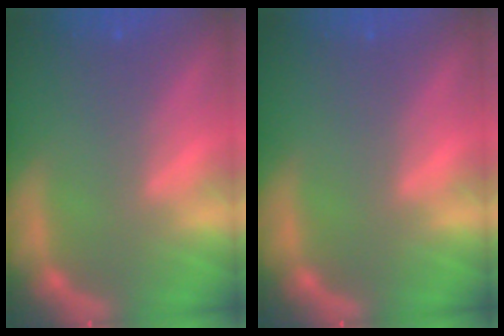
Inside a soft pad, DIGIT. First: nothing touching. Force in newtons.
{"total": 0.0}